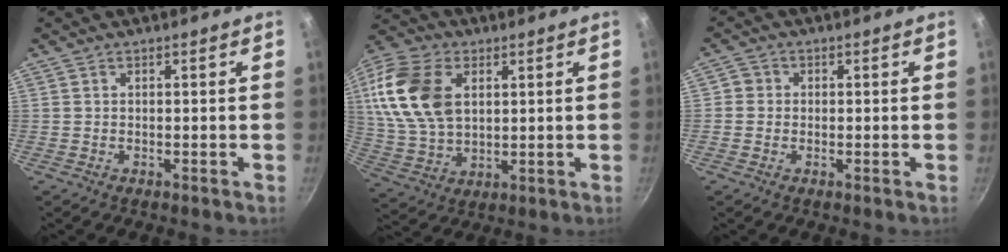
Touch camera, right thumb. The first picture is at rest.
{"total": 18.5, "force": [4.8, 12.2, 13.1], "torque": [-0.249, -0.003, 0.094]}
{"total": 2.1, "force": [-0.4, 2.1, 0.5], "torque": [0.009, 0.003, -0.014]}